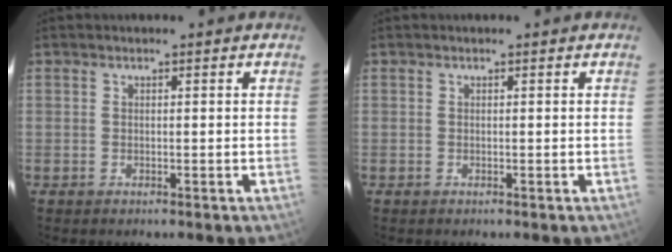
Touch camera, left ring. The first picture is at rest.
{"total": 0.0}